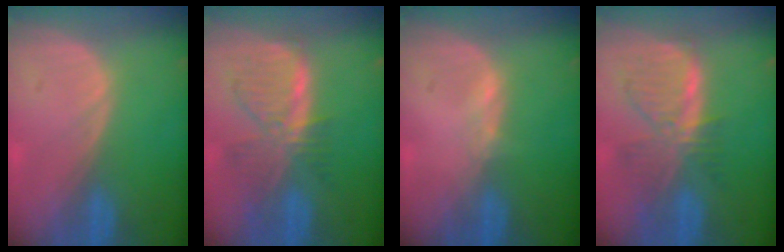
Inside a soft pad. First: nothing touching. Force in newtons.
{"total": 7.7, "press": 6.9, "slide": 3.4}
{"total": 0.7, "press": 0.7, "slide": 0.2}
{"total": 7.7, "press": 6.9, "slide": 3.4}